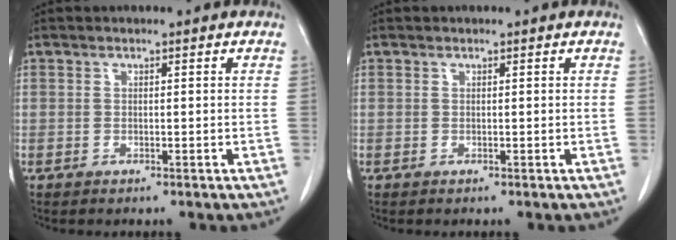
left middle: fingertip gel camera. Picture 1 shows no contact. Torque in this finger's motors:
{"motor_torque": [-0.24, 0.25, -0.04, 0.00]}